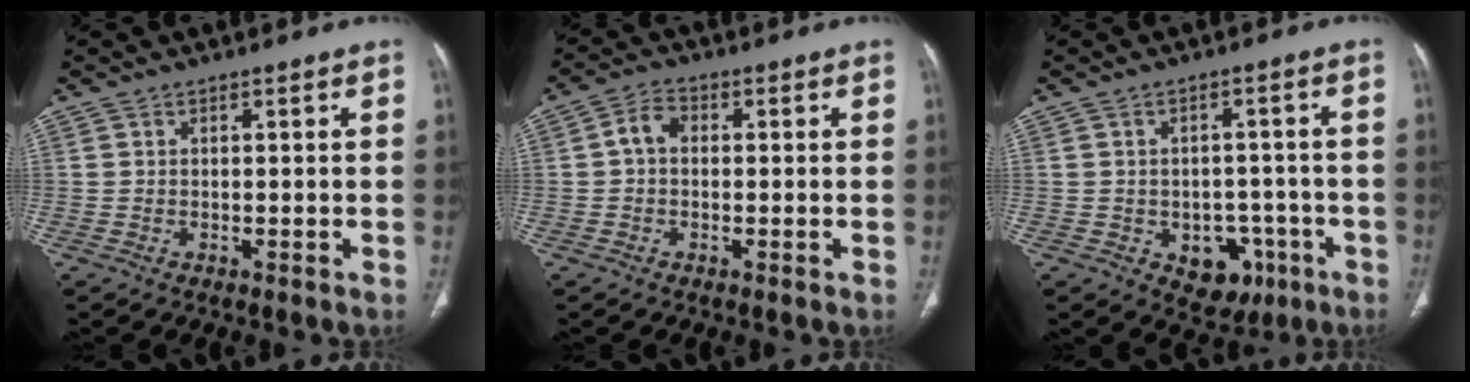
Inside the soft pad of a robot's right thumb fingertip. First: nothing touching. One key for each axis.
{"total": 3.8, "fx": 0.0, "fy": 2.8, "fz": 2.6, "tx": -0.043, "ty": 0.013, "tz": -0.008}
{"total": 8.0, "fx": -3.3, "fy": 5.9, "fz": 4.3, "tx": -0.021, "ty": 0.026, "tz": -0.031}